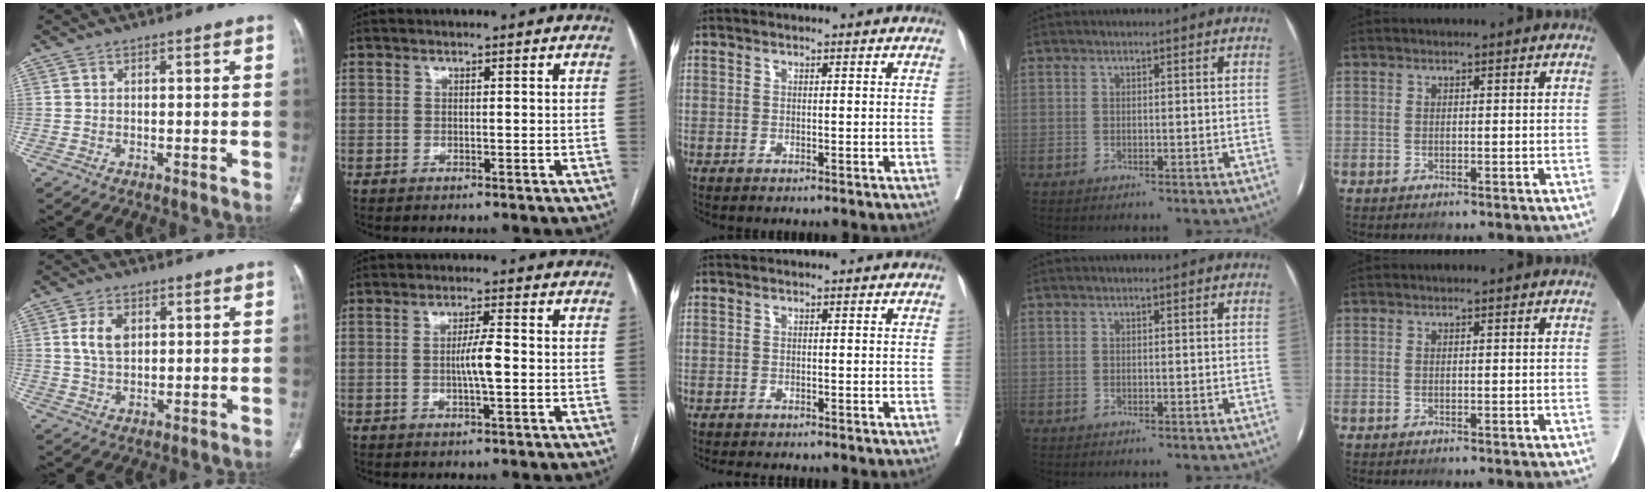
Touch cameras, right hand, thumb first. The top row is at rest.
{"thumb": {"total": 5.3, "force": [1.4, 3.3, 3.9], "torque": [-0.071, -0.002, 0.028]}, "index": {"total": 4.0, "force": [-0.4, 0.2, 3.9], "torque": [-0.072, -0.002, -0.008]}, "middle": {"total": 2.7, "force": [-2.4, 0.7, 1.1], "torque": [-0.017, -0.007, -0.032]}}